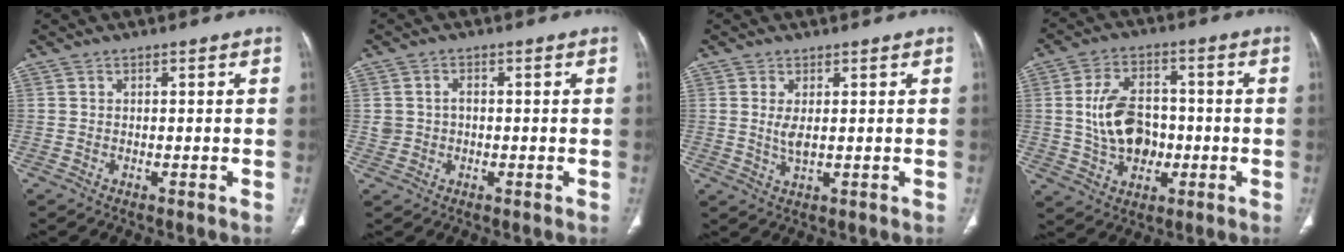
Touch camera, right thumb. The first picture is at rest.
{"total": 2.9, "force": [0.1, 2.5, 1.6], "torque": [-0.019, 0.006, 0.005]}
{"total": 3.2, "force": [0.6, 1.4, 2.9], "torque": [-0.060, -0.011, 0.017]}
{"total": 12.2, "force": [-0.6, 8.7, 8.6], "torque": [-0.128, 0.015, -0.006]}